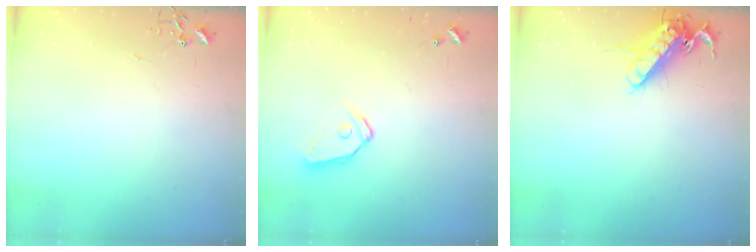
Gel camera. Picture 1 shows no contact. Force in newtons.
{"total": 9.8, "press": 9.8, "slide": 0.9}
{"total": 13.8, "press": 13.7, "slide": 2.0}